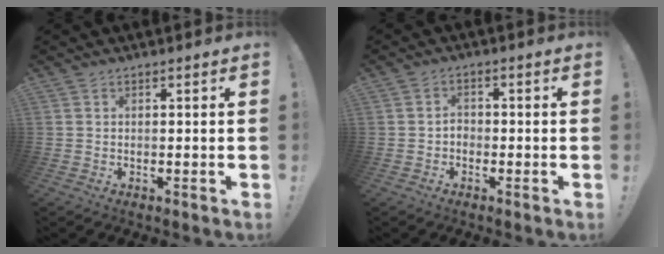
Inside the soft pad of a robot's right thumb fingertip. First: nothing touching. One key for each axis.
{"total": 2.4, "fx": -1.4, "fy": 1.7, "fz": 0.9, "tx": -0.020, "ty": 0.011, "tz": -0.024}